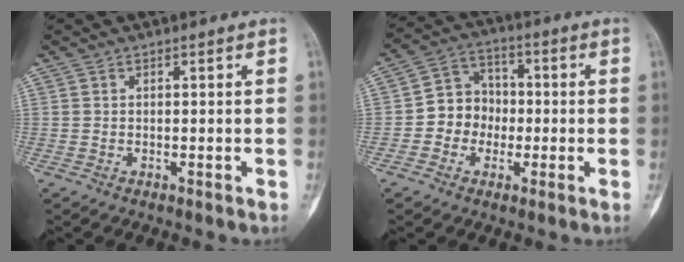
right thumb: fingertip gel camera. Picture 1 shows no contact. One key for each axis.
{"total": 8.4, "fx": -1.5, "fy": 7.5, "fz": 3.4, "tx": -0.015, "ty": 0.031, "tz": -0.038}